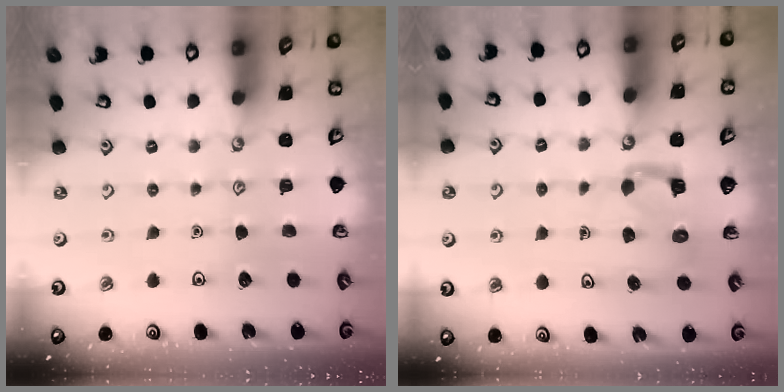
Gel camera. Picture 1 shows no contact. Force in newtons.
{"total": 4.2, "press": 4.2, "slide": 0.2}